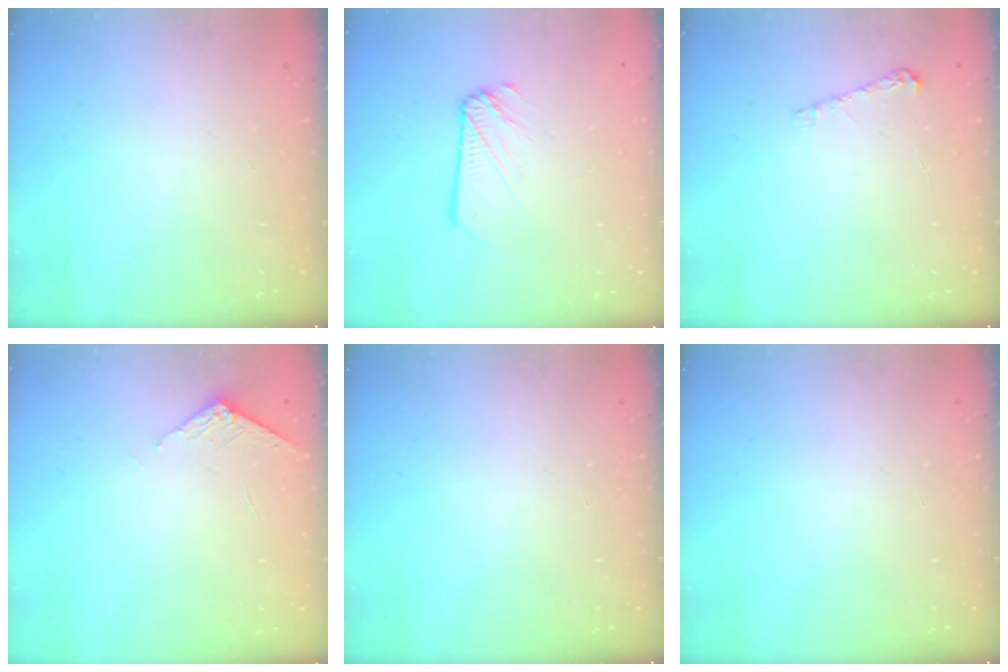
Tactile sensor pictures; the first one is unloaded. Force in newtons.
{"total": 2.1, "press": 2.1, "slide": 0.3}
{"total": 4.2, "press": 4.2, "slide": 0.5}
{"total": 2.9, "press": 2.9, "slide": 0.3}
{"total": 0.0}
{"total": 0.0}